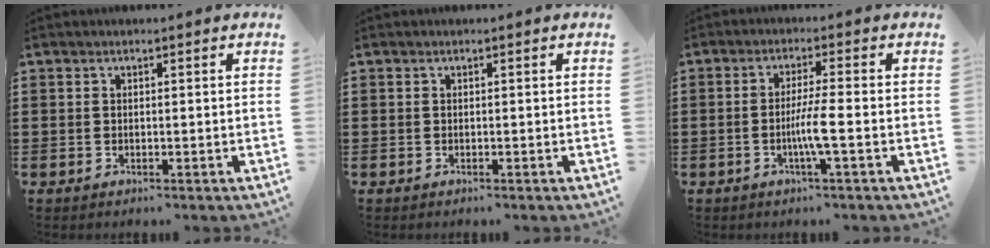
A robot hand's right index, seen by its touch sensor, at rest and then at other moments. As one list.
[{"total": 0.0}, {"total": 4.6, "force": [-1.3, -0.3, 4.4], "torque": [-0.085, -0.011, -0.028]}]